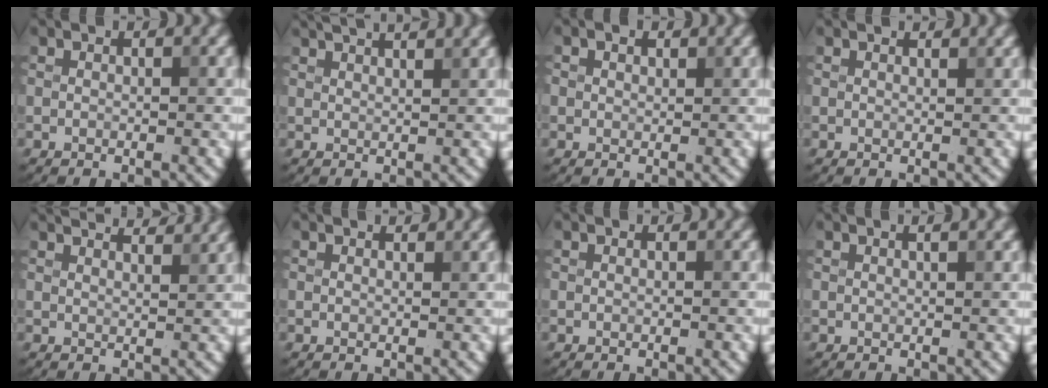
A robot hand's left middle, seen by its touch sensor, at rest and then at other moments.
{"total": 3.9, "force": [3.4, 0.7, 1.8], "torque": [-0.022, 0.021, 0.043]}
{"total": 1.7, "force": [1.0, 1.1, 0.8], "torque": [-0.016, 0.009, 0.002]}
{"total": 0.7, "force": [0.7, 0.1, 0.1], "torque": [-0.004, 0.000, 0.015]}
{"total": 3.9, "force": [3.7, 0.3, 1.2], "torque": [-0.022, 0.011, 0.046]}
{"total": 0.5, "force": [0.5, 0.1, 0.0], "torque": [-0.003, -0.001, 0.011]}
{"total": 0.0}
{"total": 1.1, "force": [0.8, 0.2, 0.8], "torque": [-0.012, 0.005, 0.018]}